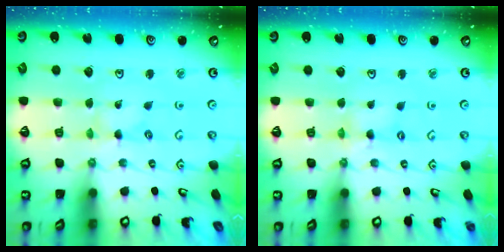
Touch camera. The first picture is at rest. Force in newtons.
{"total": 1.6, "press": 1.6, "slide": 0.3}